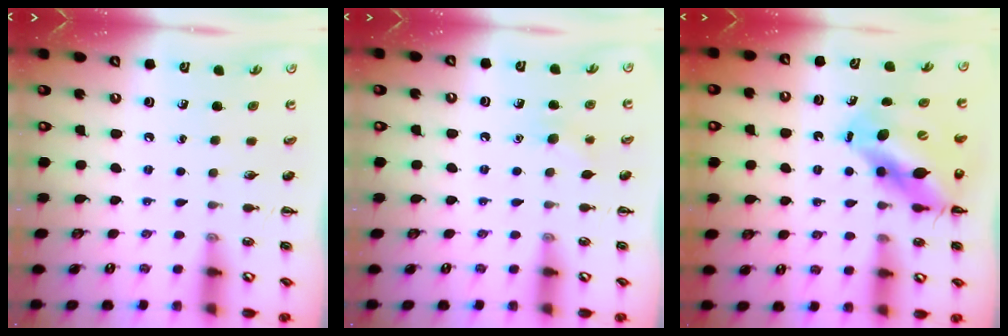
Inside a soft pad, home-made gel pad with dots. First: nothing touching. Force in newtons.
{"total": 5.6, "press": 5.4, "slide": 1.4}
{"total": 12.1, "press": 11.6, "slide": 3.3}